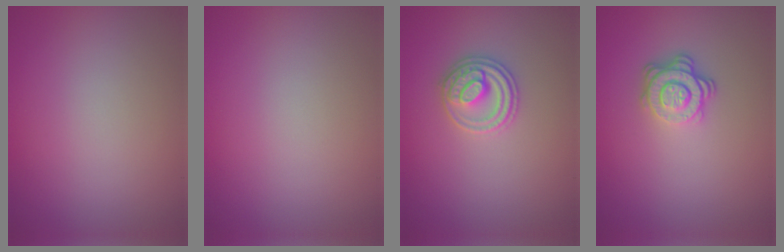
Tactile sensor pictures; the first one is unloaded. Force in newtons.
{"total": 0.0}
{"total": 2.9, "press": 2.9, "slide": 0.1}
{"total": 3.2, "press": 2.4, "slide": 2.1}